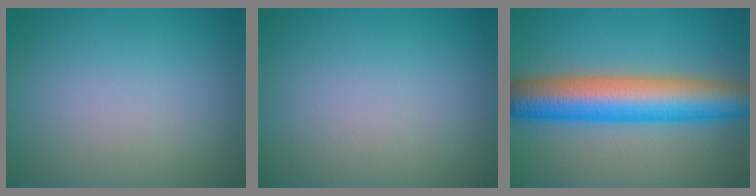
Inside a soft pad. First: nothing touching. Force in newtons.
{"total": 0.0}
{"total": 10.1, "press": 10.1, "slide": 0.3}